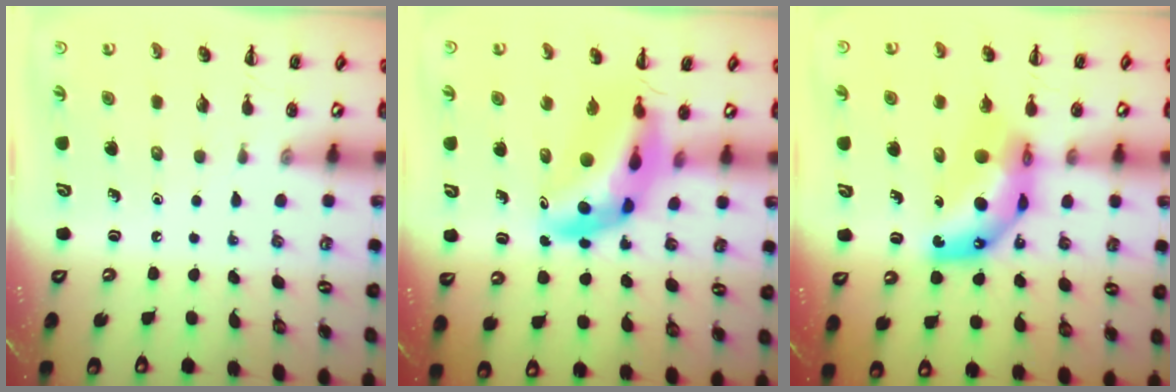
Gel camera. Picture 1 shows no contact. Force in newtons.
{"total": 10.7, "press": 10.1, "slide": 3.5}
{"total": 11.1, "press": 10.4, "slide": 3.9}